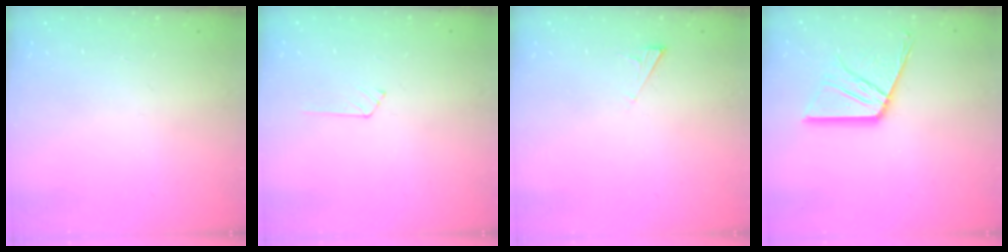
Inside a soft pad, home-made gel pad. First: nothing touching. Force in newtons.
{"total": 2.8, "press": 2.8, "slide": 0.3}
{"total": 2.3, "press": 2.2, "slide": 0.4}
{"total": 14.7, "press": 14.7, "slide": 1.4}